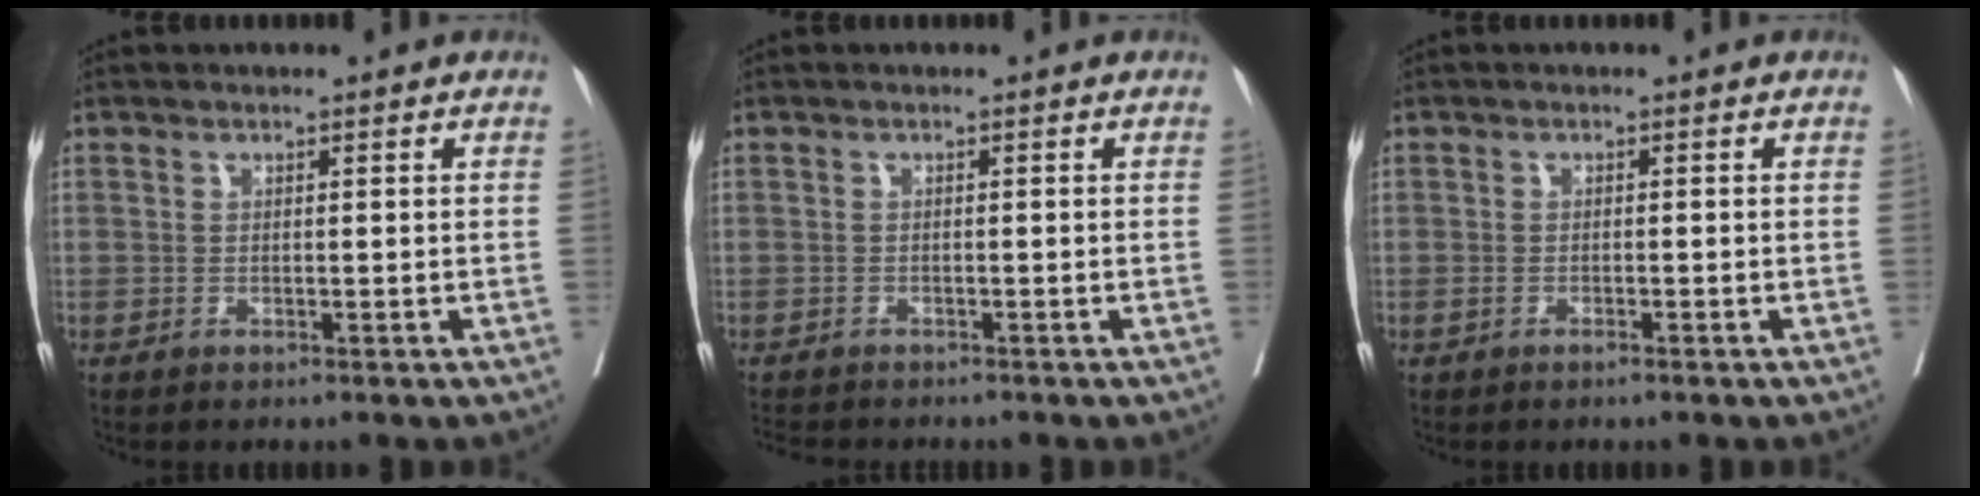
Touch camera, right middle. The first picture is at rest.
{"total": 4.9, "force": [-4.5, 1.3, 1.6], "torque": [-0.022, -0.008, -0.069]}
{"total": 1.0, "force": [-0.7, 0.1, 0.7], "torque": [-0.017, -0.002, -0.012]}